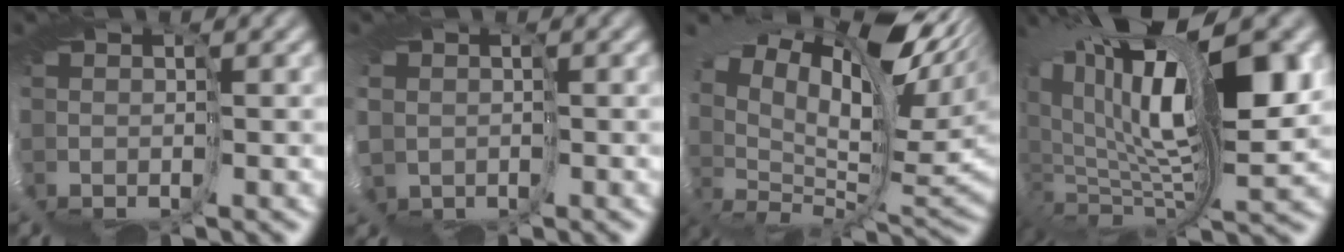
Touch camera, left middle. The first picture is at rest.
{"total": 8.7, "force": [-1.7, 7.5, 4.2], "torque": [-0.132, -0.027, -0.038]}
{"total": 13.8, "force": [6.3, 6.9, 10.1], "torque": [-0.200, -0.003, 0.127]}
{"total": 15.2, "force": [4.1, 5.9, 13.4], "torque": [-0.247, 0.002, 0.086]}